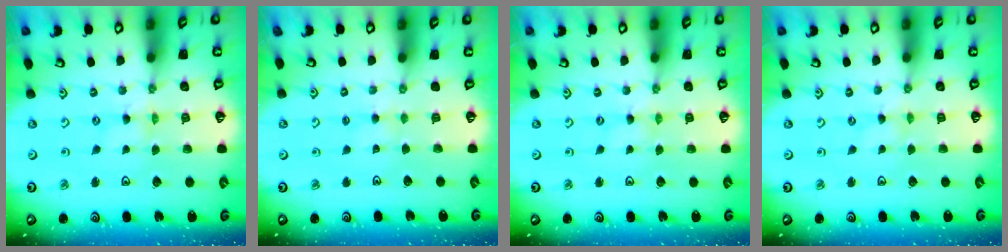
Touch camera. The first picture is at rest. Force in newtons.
{"total": 1.7, "press": 1.6, "slide": 0.4}
{"total": 0.7, "press": 0.7, "slide": 0.1}
{"total": 0.0}